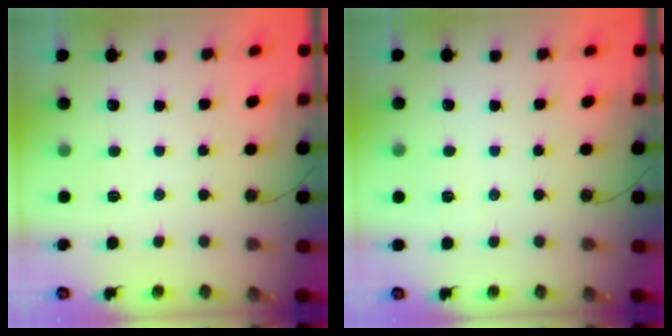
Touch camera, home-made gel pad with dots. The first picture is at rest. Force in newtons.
{"total": 2.2, "press": 2.1, "slide": 0.7}